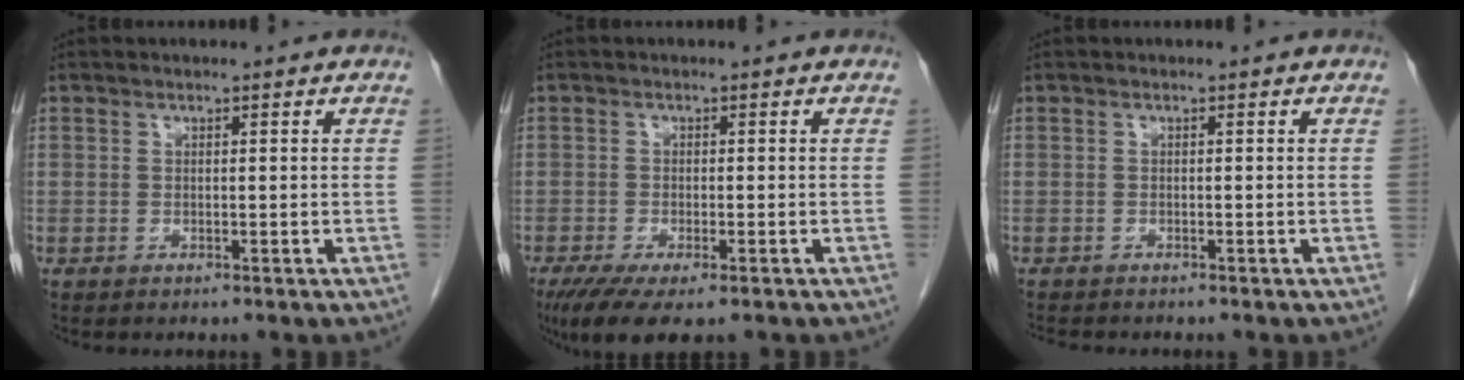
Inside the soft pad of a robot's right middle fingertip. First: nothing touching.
{"total": 8.0, "force": [-5.5, 2.1, 5.4], "torque": [-0.083, -0.020, -0.086]}
{"total": 2.6, "force": [-2.3, 0.6, 1.0], "torque": [-0.018, -0.006, -0.033]}